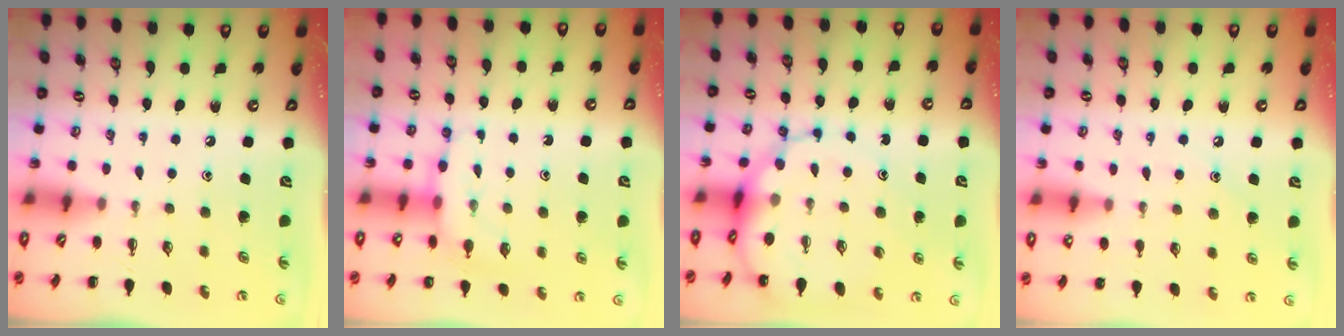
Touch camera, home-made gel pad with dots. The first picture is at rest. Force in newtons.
{"total": 8.3, "press": 8.3, "slide": 1.0}
{"total": 11.9, "press": 11.6, "slide": 2.5}
{"total": 7.1, "press": 6.9, "slide": 1.6}